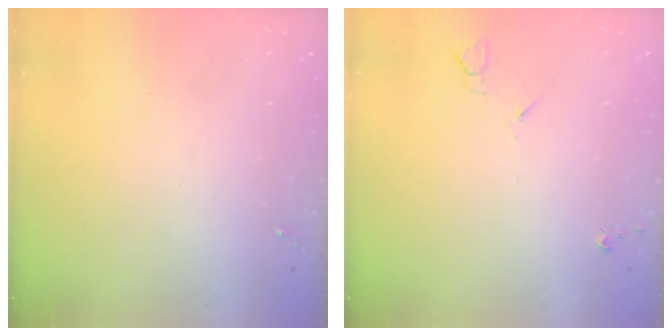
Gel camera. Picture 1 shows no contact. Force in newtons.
{"total": 3.6, "press": 3.5, "slide": 0.8}